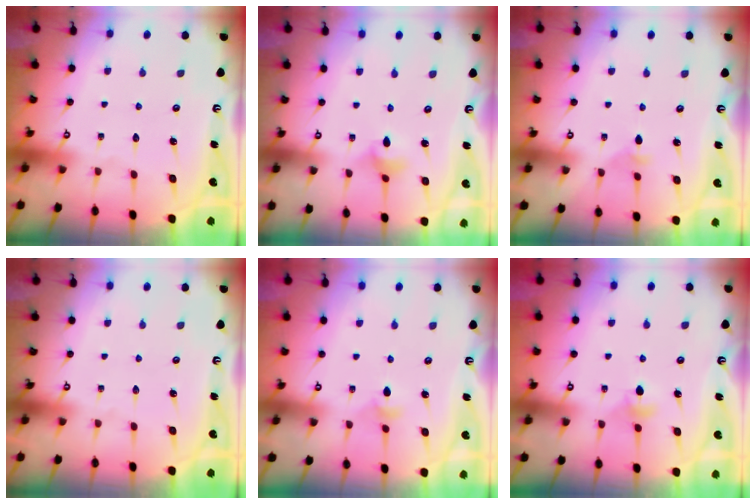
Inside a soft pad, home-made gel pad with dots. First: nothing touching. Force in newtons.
{"total": 3.6, "press": 3.6, "slide": 0.7}
{"total": 2.9, "press": 2.8, "slide": 0.8}
{"total": 0.0}
{"total": 3.7, "press": 3.6, "slide": 0.8}
{"total": 5.2, "press": 5.1, "slide": 0.4}